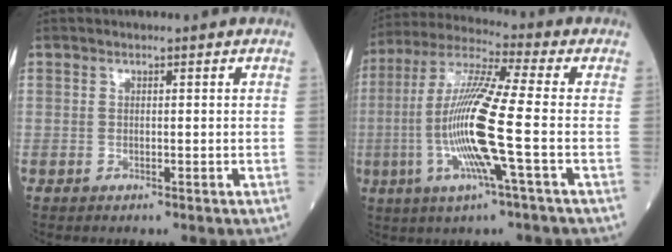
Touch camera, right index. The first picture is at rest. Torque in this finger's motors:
{"motor_torque": [2.14, 0.00, 1.06, 0.21]}